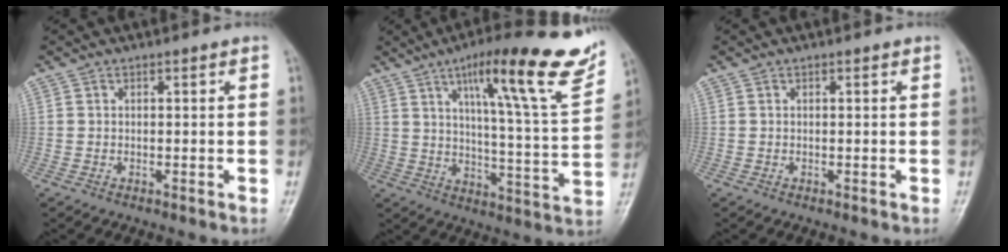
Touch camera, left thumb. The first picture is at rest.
{"total": 22.3, "force": [12.8, 3.4, 17.9], "torque": [-0.226, -0.043, 0.190]}
{"total": 0.0}